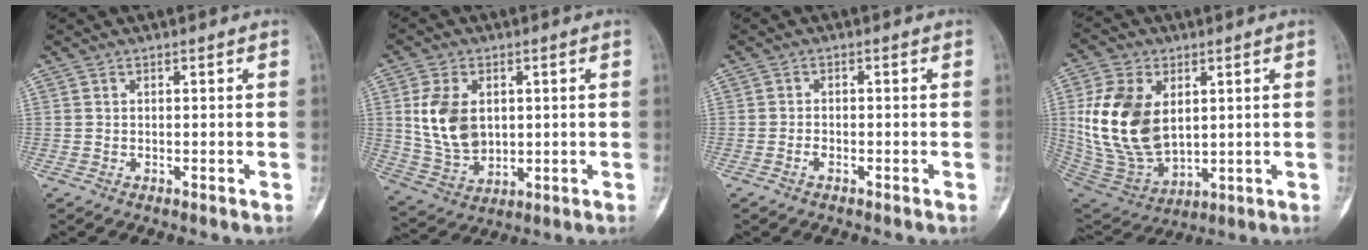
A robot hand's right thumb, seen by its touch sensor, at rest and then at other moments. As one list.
[{"total": 11.2, "force": [2.1, 7.7, 7.9], "torque": [-0.138, -0.011, 0.052]}, {"total": 1.2, "force": [-0.8, 0.7, 0.6], "torque": [-0.007, 0.003, -0.018]}, {"total": 17.6, "force": [3.2, 11.4, 13.0], "torque": [-0.239, -0.020, 0.078]}]